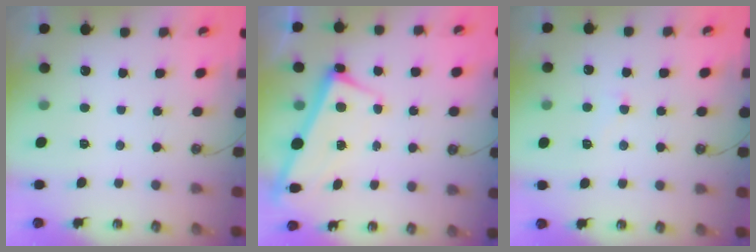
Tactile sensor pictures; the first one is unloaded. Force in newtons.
{"total": 2.7, "press": 2.7, "slide": 0.4}
{"total": 4.2, "press": 4.0, "slide": 1.0}